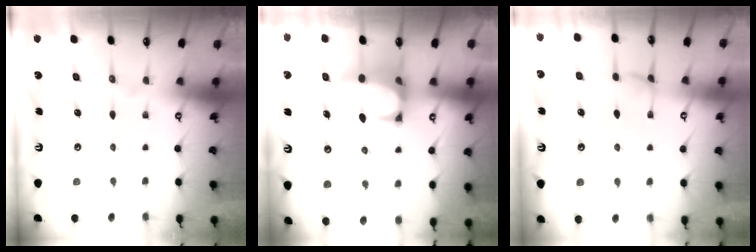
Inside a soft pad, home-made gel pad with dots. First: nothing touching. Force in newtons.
{"total": 1.3, "press": 0.8, "slide": 1.0}
{"total": 1.9, "press": 1.9, "slide": 0.2}